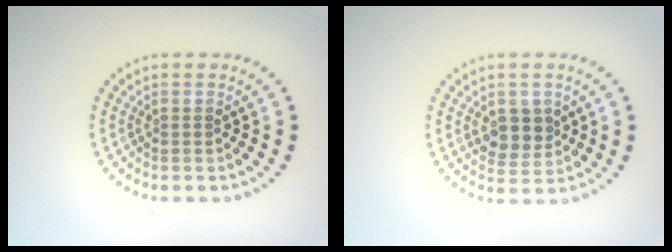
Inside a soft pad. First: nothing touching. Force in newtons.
{"total": 2.9, "press": 2.8, "slide": 1.0}